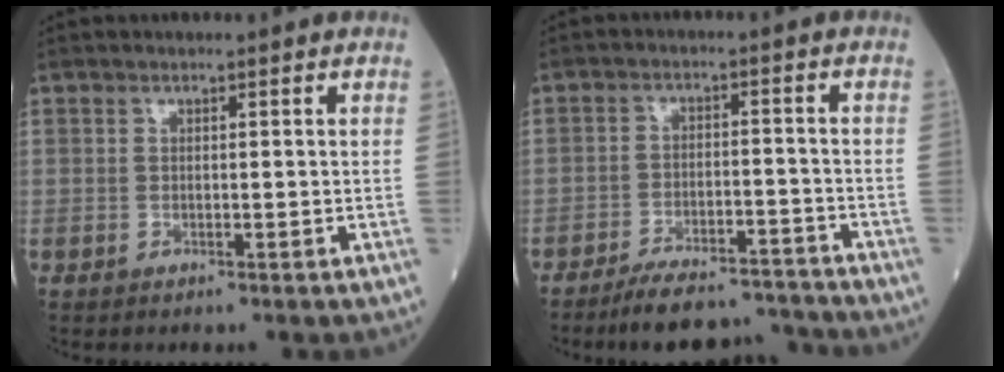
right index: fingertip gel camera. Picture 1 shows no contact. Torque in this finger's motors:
{"motor_torque": [0.59, -0.68, 0.08, 0.02]}